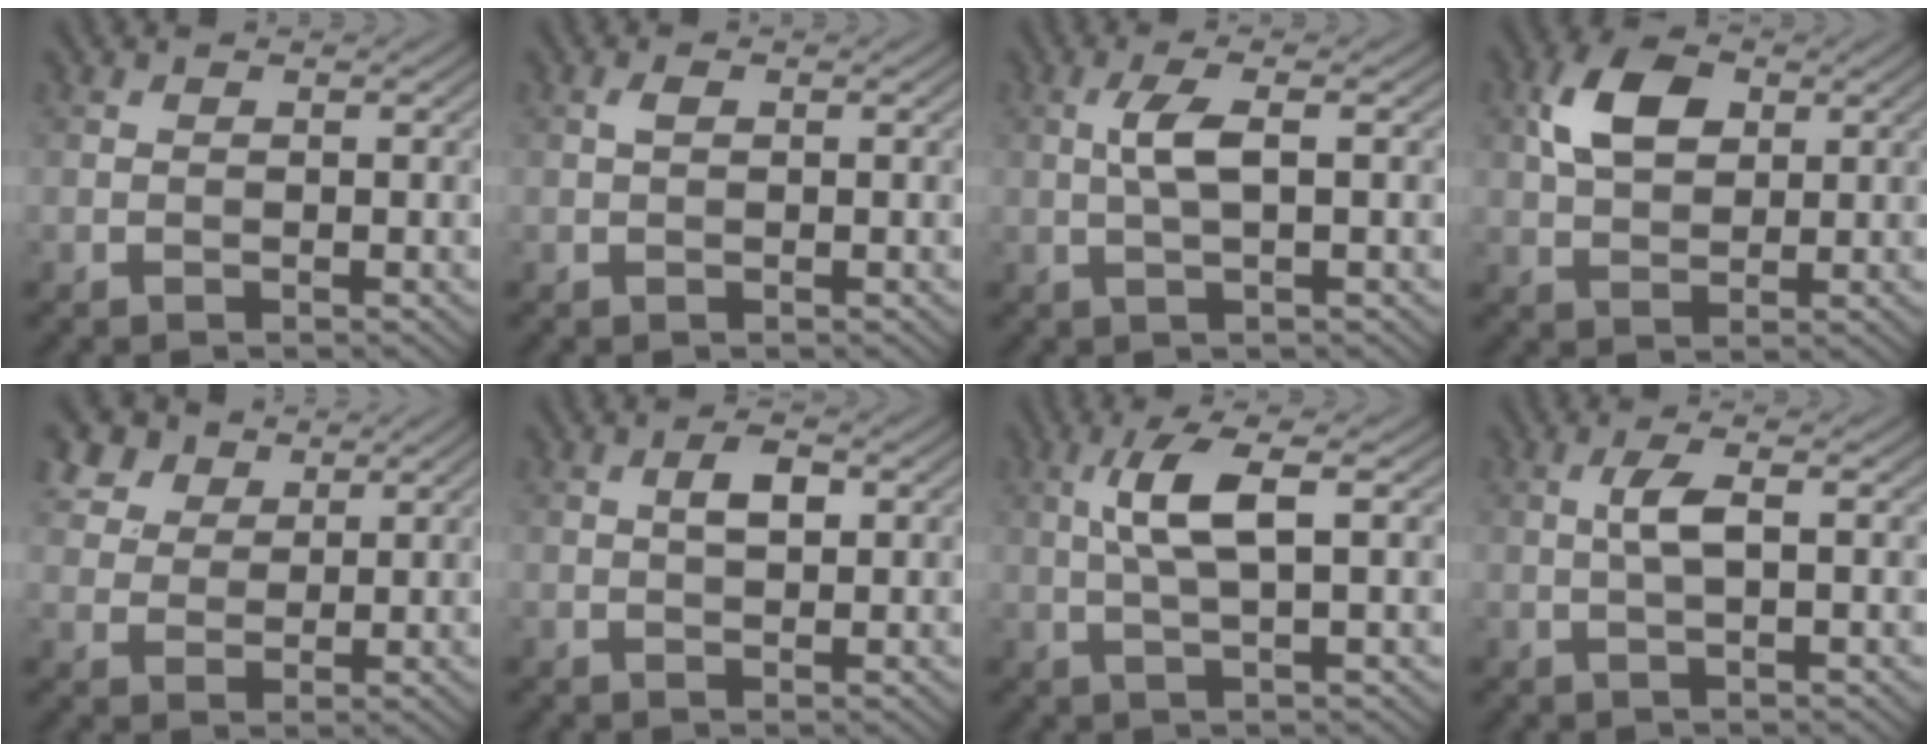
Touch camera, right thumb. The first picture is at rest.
{"total": 0.9, "force": [0.2, 0.4, 0.8], "torque": [-0.019, 0.003, 0.003]}
{"total": 3.6, "force": [0.4, 0.7, 3.5], "torque": [-0.074, 0.008, 0.006]}
{"total": 6.5, "force": [2.1, 4.2, 4.6], "torque": [-0.099, 0.009, 0.033]}
{"total": 6.7, "force": [4.5, 4.2, 2.8], "torque": [-0.090, -0.002, 0.093]}
{"total": 2.6, "force": [0.5, 1.2, 2.3], "torque": [-0.042, 0.003, 0.007]}
{"total": 5.5, "force": [1.2, 1.0, 5.3], "torque": [-0.113, 0.011, 0.025]}
{"total": 3.0, "force": [0.3, 0.6, 2.9], "torque": [-0.061, 0.008, 0.002]}